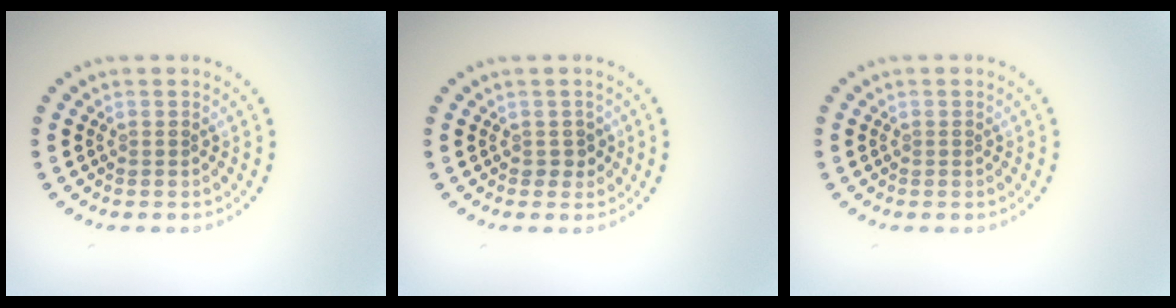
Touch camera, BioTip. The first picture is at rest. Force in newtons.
{"total": 1.1, "press": 0.9, "slide": 0.6}
{"total": 0.0}